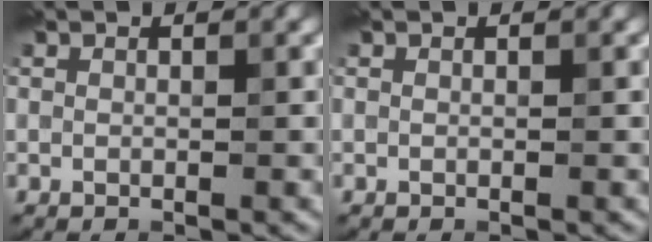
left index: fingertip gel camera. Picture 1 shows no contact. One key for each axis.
{"total": 0.0}